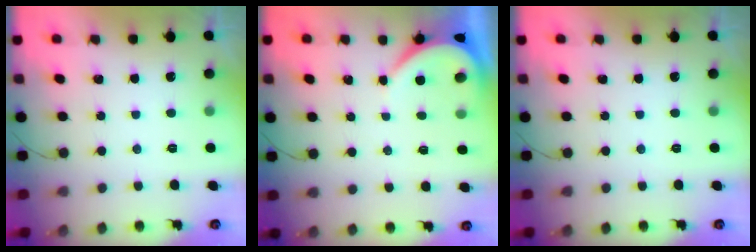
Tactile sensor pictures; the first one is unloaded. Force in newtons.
{"total": 3.9, "press": 3.8, "slide": 0.6}
{"total": 0.0}